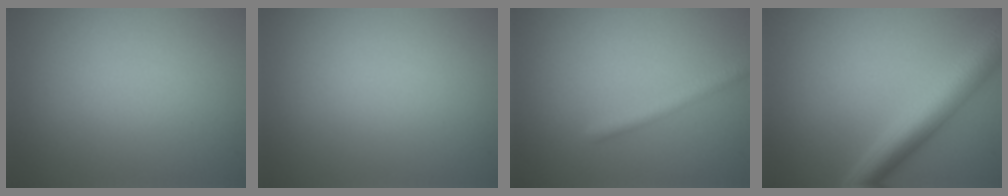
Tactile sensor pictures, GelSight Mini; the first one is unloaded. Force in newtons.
{"total": 0.0}
{"total": 2.2, "press": 2.2, "slide": 0.1}
{"total": 6.4, "press": 6.4, "slide": 0.2}